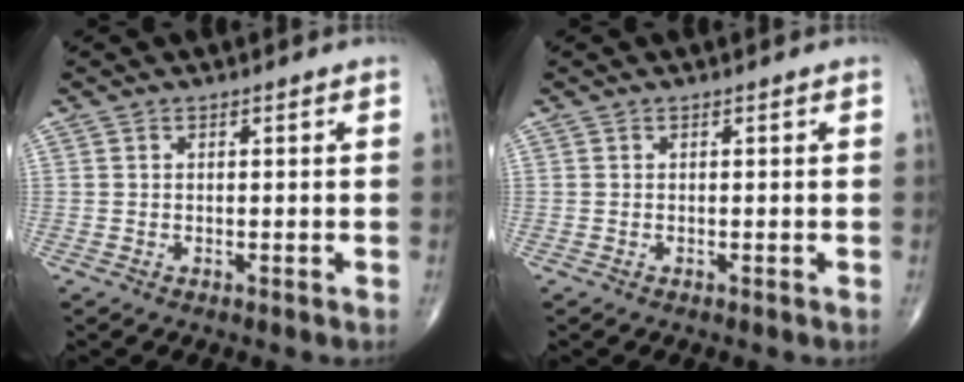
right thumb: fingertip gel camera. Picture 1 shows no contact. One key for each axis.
{"total": 0.0}